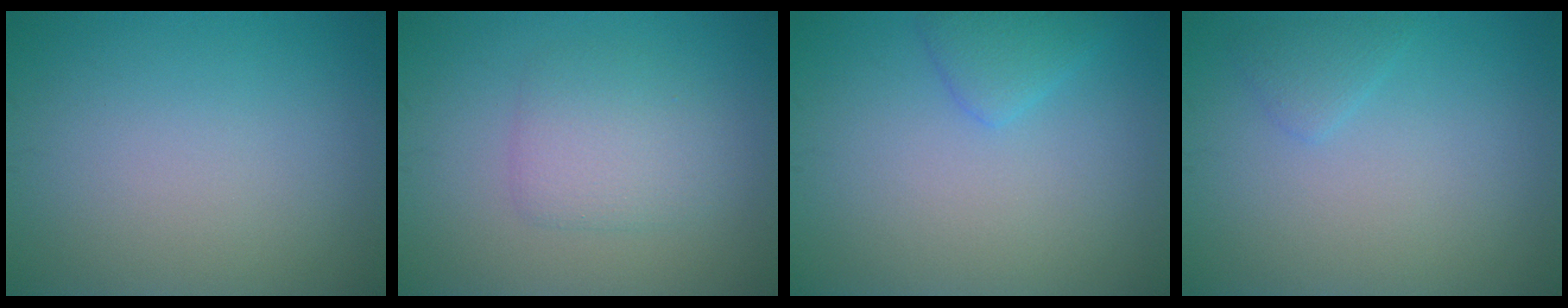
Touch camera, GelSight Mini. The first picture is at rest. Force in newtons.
{"total": 3.0, "press": 3.0, "slide": 0.0}
{"total": 1.9, "press": 1.9, "slide": 0.2}
{"total": 1.3, "press": 1.3, "slide": 0.1}